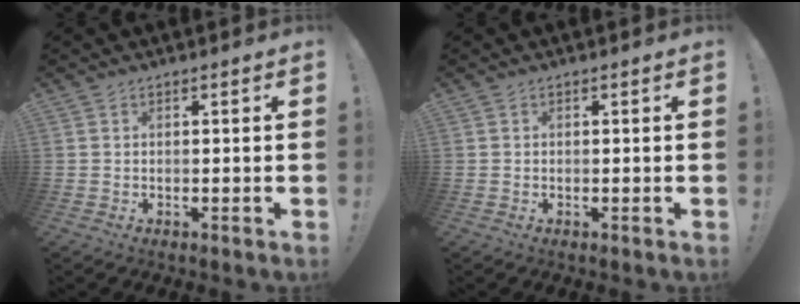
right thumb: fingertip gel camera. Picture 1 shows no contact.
{"total": 0.0}